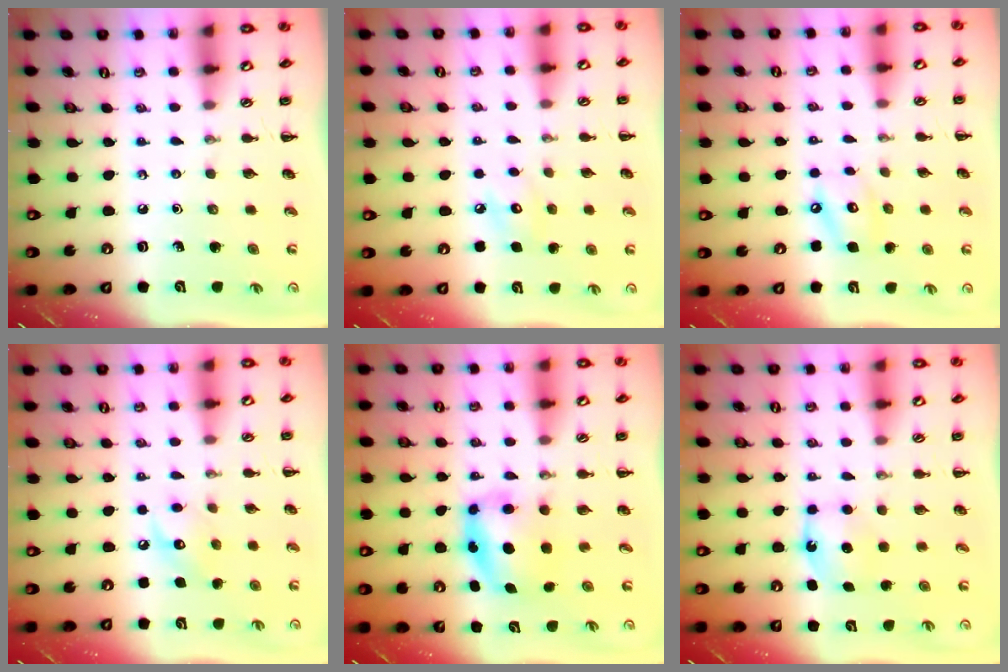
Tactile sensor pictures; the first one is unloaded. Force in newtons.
{"total": 6.2, "press": 6.0, "slide": 1.3}
{"total": 8.5, "press": 8.4, "slide": 1.4}
{"total": 8.2, "press": 8.2, "slide": 0.5}
{"total": 6.1, "press": 6.1, "slide": 0.8}
{"total": 5.5, "press": 5.4, "slide": 1.3}